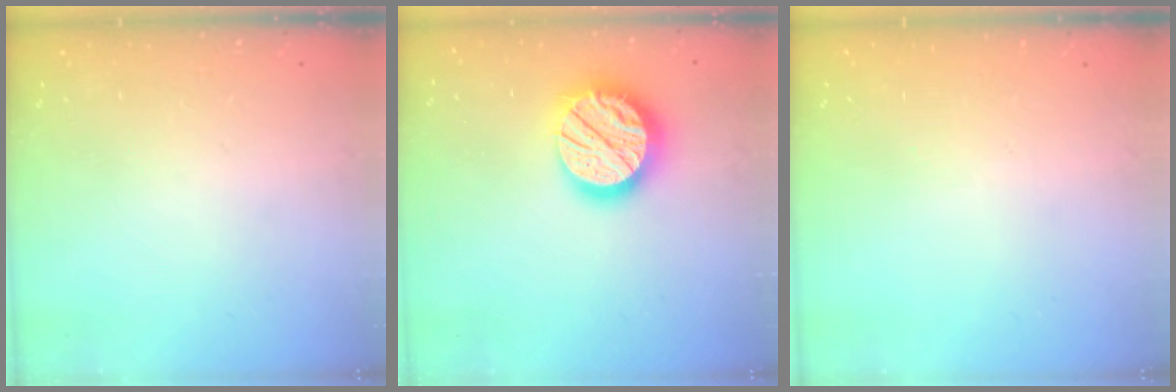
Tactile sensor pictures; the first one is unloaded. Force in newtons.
{"total": 18.3, "press": 18.3, "slide": 1.3}
{"total": 0.0}